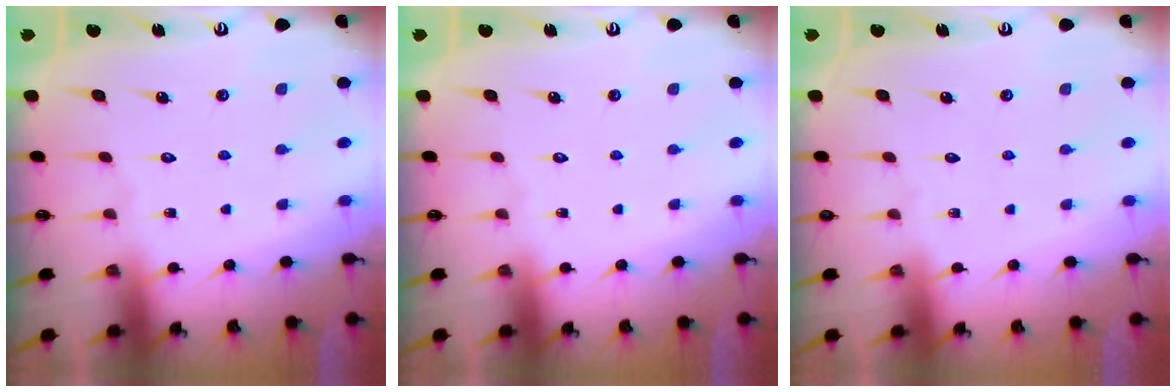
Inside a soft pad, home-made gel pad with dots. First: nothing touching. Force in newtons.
{"total": 0.0}
{"total": 0.0}